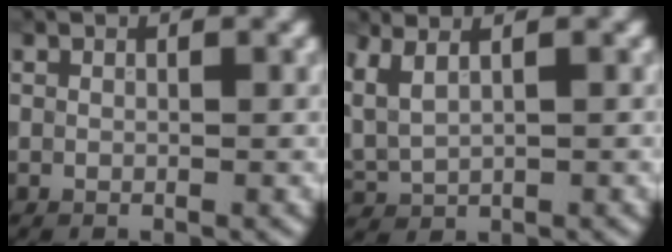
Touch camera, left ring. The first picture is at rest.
{"total": 3.4, "force": [2.1, 1.3, 2.3], "torque": [-0.062, 0.014, 0.041]}